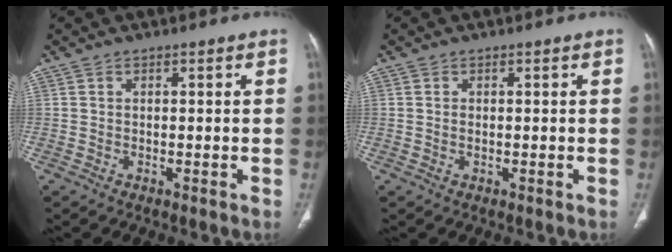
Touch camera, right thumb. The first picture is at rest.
{"total": 0.6, "force": [0.0, 0.3, 0.5], "torque": [-0.014, 0.001, 0.001]}